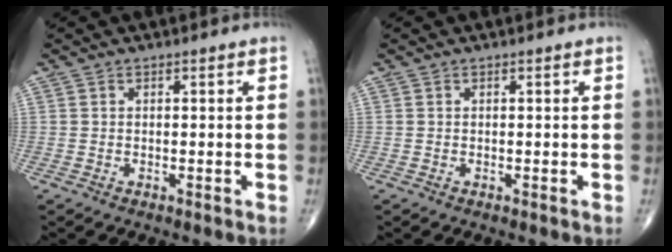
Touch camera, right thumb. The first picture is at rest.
{"total": 0.0}